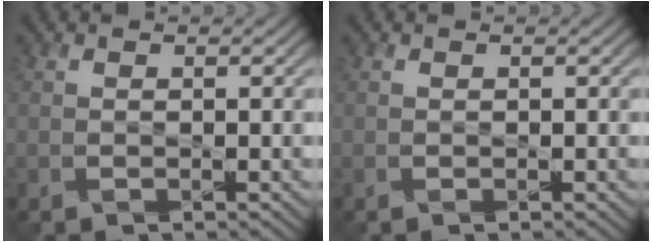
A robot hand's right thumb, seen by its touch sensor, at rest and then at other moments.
{"total": 0.0}